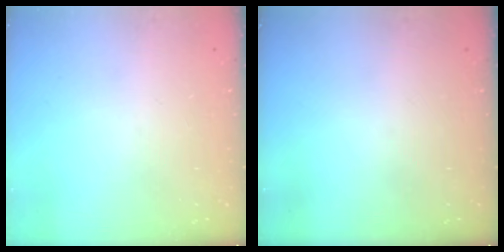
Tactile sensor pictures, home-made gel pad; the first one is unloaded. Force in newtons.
{"total": 0.0}